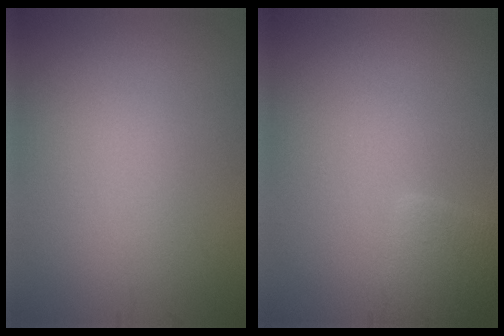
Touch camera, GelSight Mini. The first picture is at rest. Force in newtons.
{"total": 2.5, "press": 2.5, "slide": 0.2}